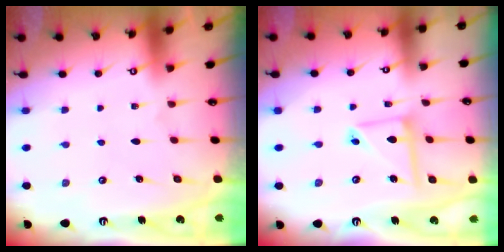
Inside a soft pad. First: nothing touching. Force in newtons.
{"total": 9.4, "press": 9.4, "slide": 0.8}